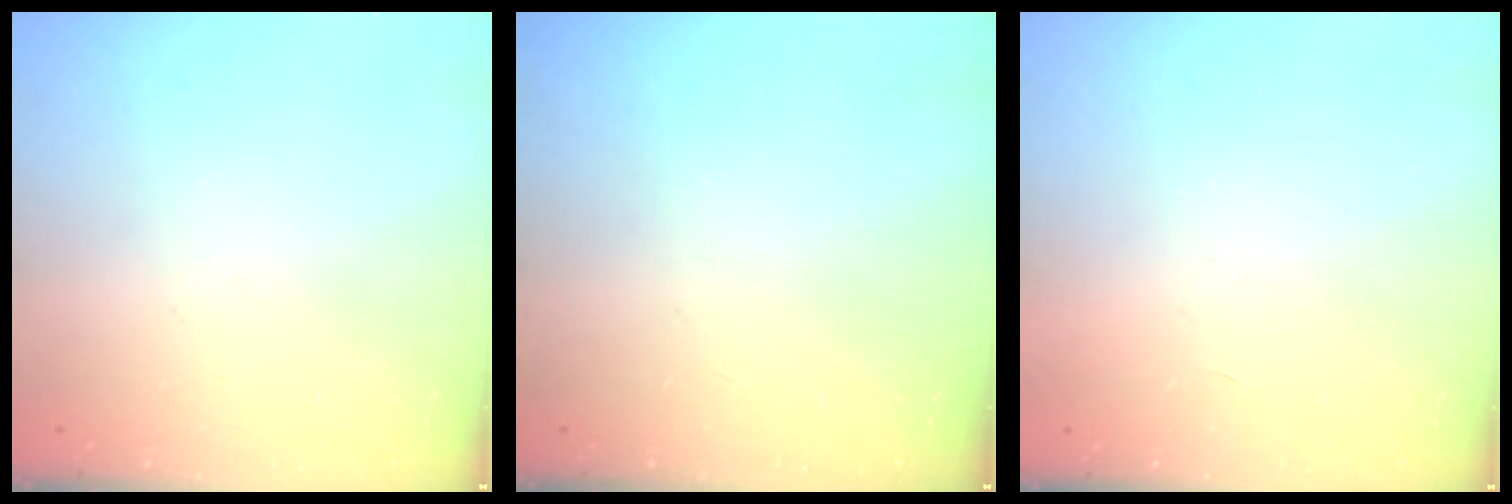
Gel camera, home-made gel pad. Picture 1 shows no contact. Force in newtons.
{"total": 0.0}
{"total": 1.6, "press": 1.6, "slide": 0.1}